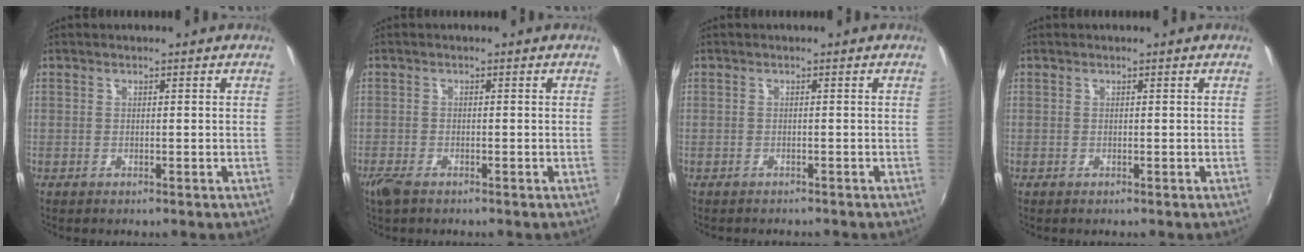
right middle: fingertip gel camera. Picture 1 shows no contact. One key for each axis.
{"total": 2.8, "fx": -2.0, "fy": 1.1, "fz": 1.7, "tx": -0.040, "ty": -0.009, "tz": -0.041}
{"total": 1.2, "fx": -0.9, "fy": 0.7, "fz": -0.1, "tx": -0.005, "ty": 0.000, "tz": -0.016}
{"total": 0.0}